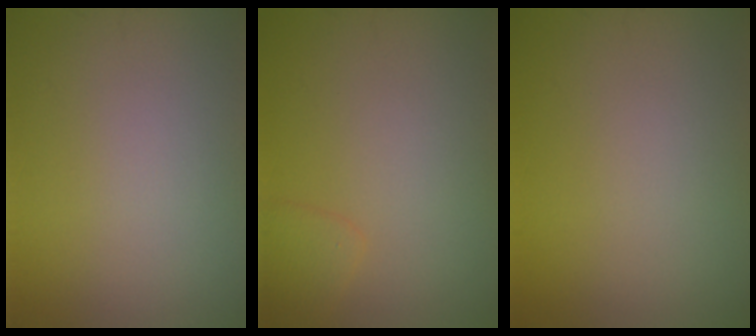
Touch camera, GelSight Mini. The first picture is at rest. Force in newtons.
{"total": 1.5, "press": 1.4, "slide": 0.1}
{"total": 0.0}